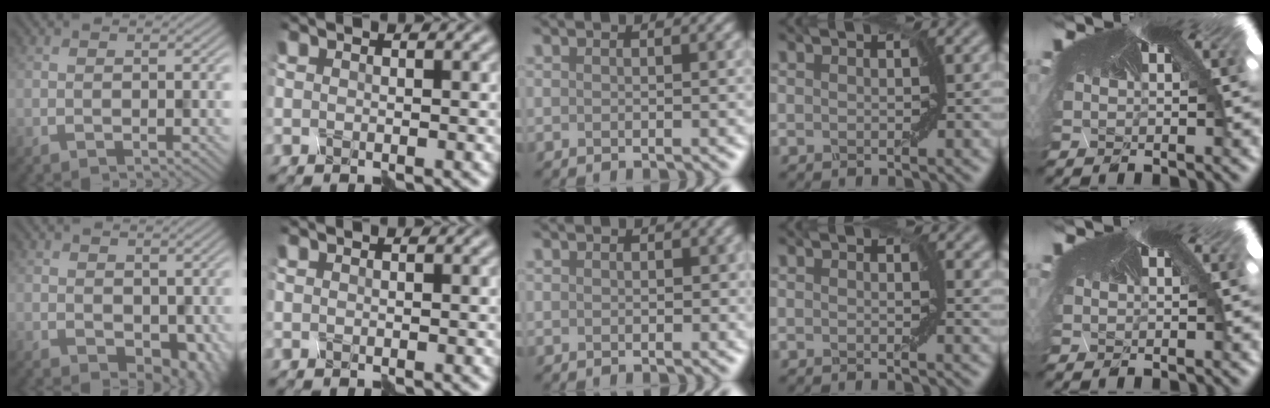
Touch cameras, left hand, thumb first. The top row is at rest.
{"thumb": {"total": 5.1, "force": [-1.1, 3.6, 3.4], "torque": [-0.055, -0.028, 0.004]}, "ring": {"total": 2.2, "force": [0.8, 1.5, 1.5], "torque": [-0.016, 0.001, 0.004]}}